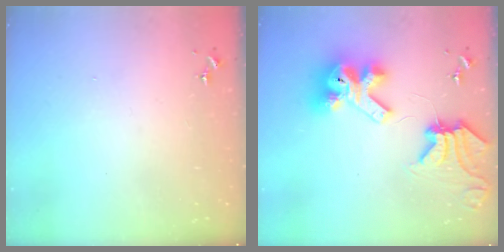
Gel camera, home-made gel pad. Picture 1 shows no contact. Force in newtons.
{"total": 16.8, "press": 16.7, "slide": 2.1}